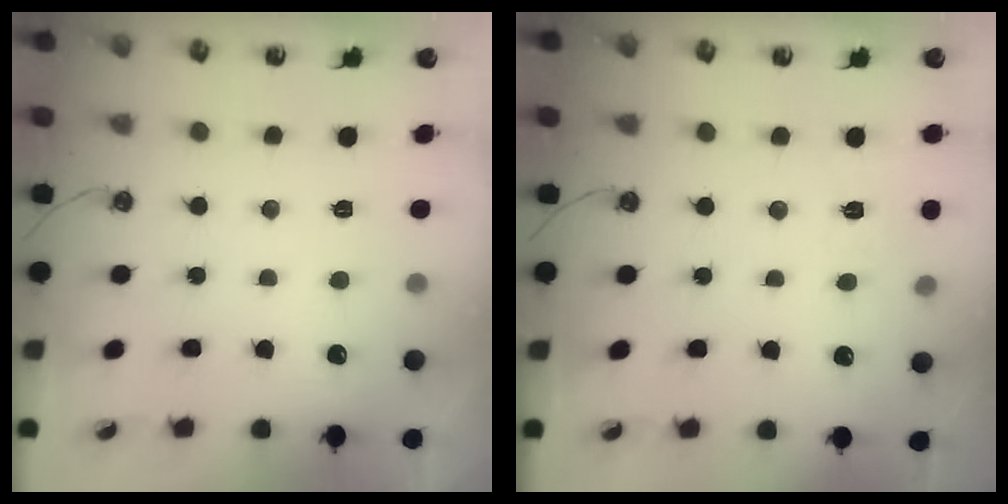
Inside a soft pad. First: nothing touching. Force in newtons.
{"total": 5.6, "press": 5.5, "slide": 0.6}